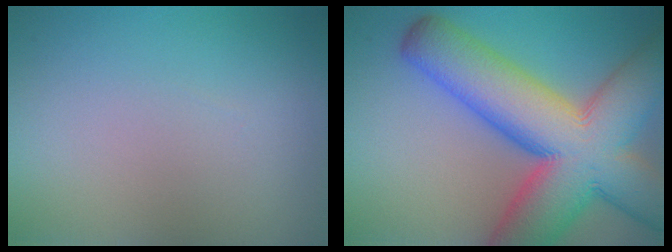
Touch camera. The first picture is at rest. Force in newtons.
{"total": 14.8, "press": 14.7, "slide": 0.7}